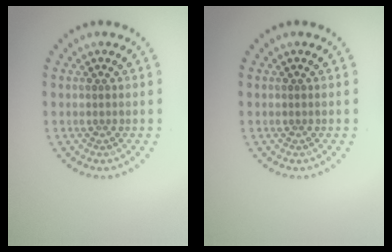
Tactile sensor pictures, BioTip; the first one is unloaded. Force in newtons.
{"total": 0.0}